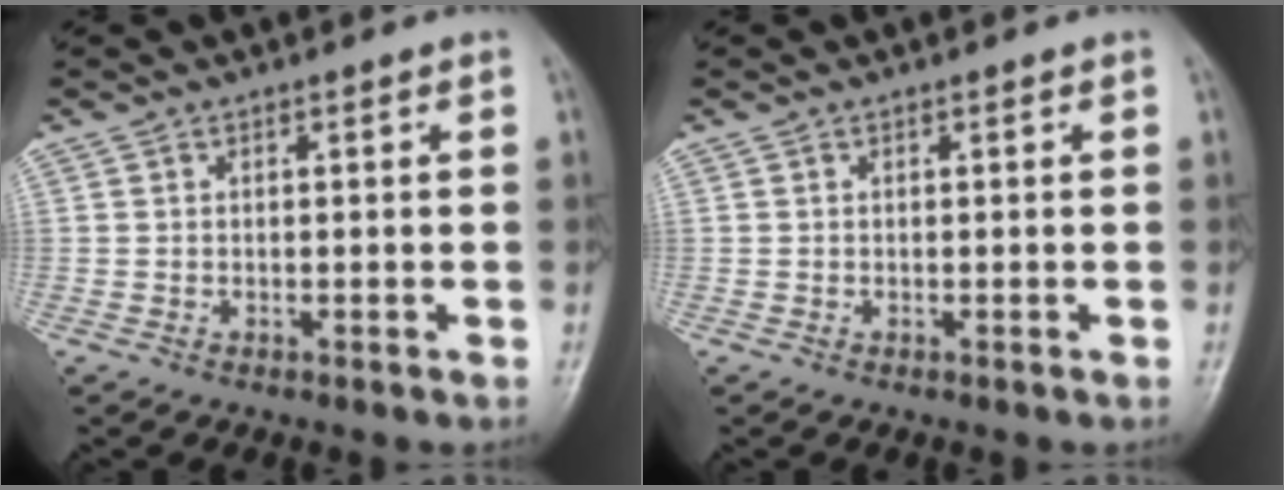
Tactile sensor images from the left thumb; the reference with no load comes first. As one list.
[{"total": 0.0}]